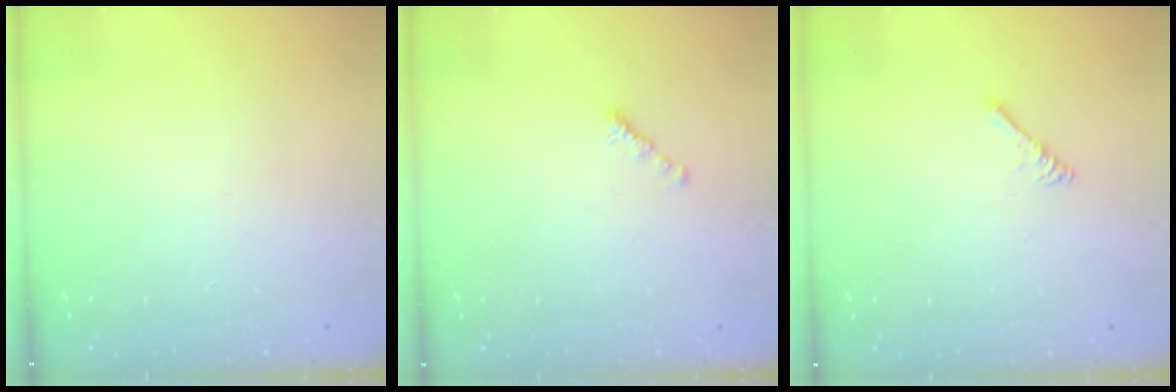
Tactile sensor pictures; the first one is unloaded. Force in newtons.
{"total": 1.5, "press": 1.4, "slide": 0.5}
{"total": 2.4, "press": 2.4, "slide": 0.4}